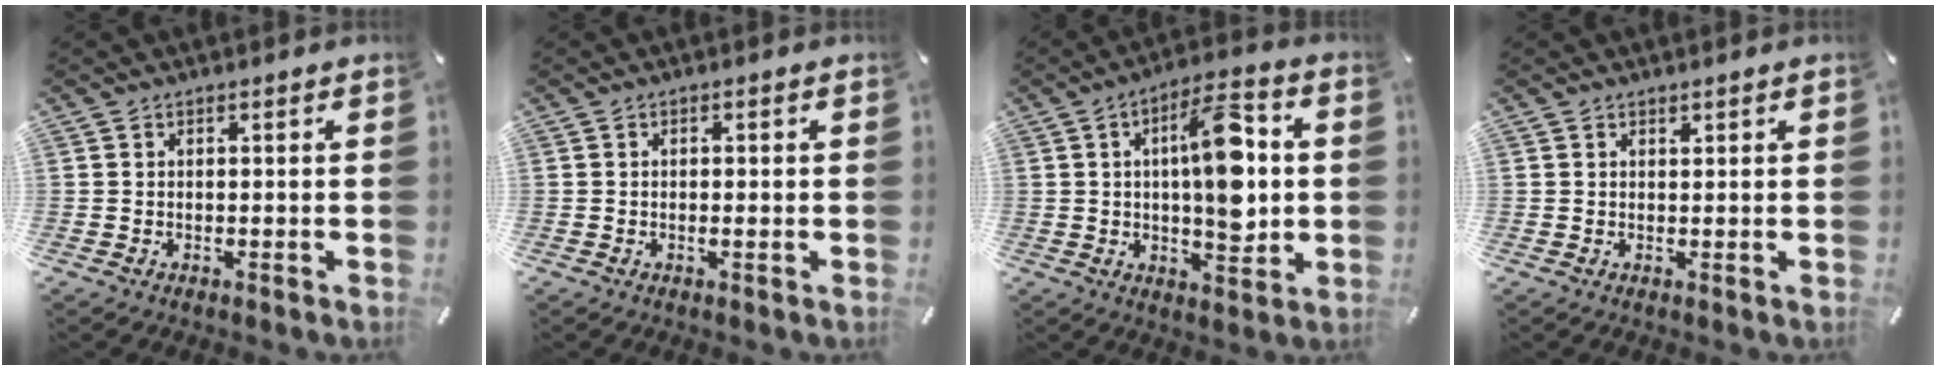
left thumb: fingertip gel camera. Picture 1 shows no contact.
{"total": 1.3, "force": [-0.3, 0.3, 1.2], "torque": [-0.022, 0.000, -0.006]}
{"total": 16.0, "force": [1.9, 7.0, 14.3], "torque": [-0.216, -0.004, 0.028]}
{"total": 0.5, "force": [0.4, 0.3, 0.1], "torque": [-0.003, -0.001, 0.009]}